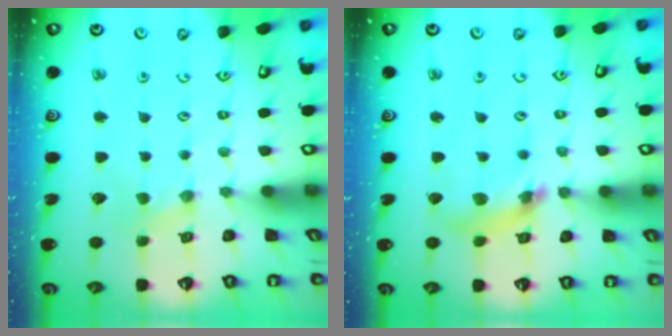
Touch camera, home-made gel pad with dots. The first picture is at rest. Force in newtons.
{"total": 10.9, "press": 10.8, "slide": 1.4}